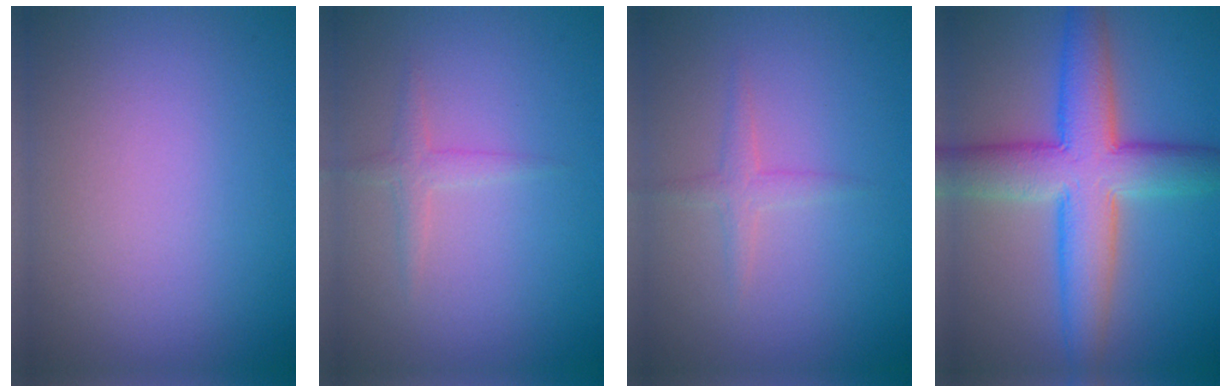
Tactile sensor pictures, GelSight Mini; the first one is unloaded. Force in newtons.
{"total": 1.5, "press": 1.5, "slide": 0.1}
{"total": 1.4, "press": 1.4, "slide": 0.1}
{"total": 8.9, "press": 8.9, "slide": 0.2}